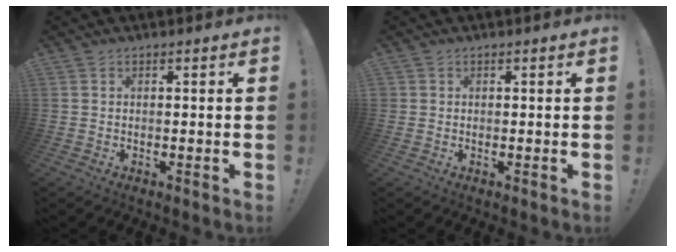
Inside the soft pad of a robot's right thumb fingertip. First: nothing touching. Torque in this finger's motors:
{"motor_torque": [0.22, 0.00, 0.08, -0.14, 0.00]}